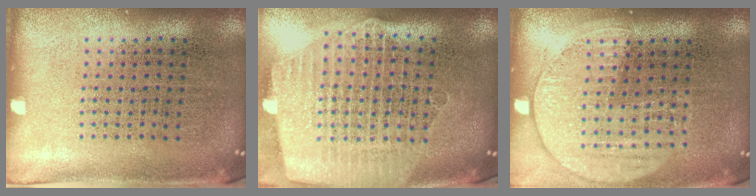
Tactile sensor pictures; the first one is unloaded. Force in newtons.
{"total": 2.6, "press": 2.2, "slide": 1.3}
{"total": 1.5, "press": 1.4, "slide": 0.6}